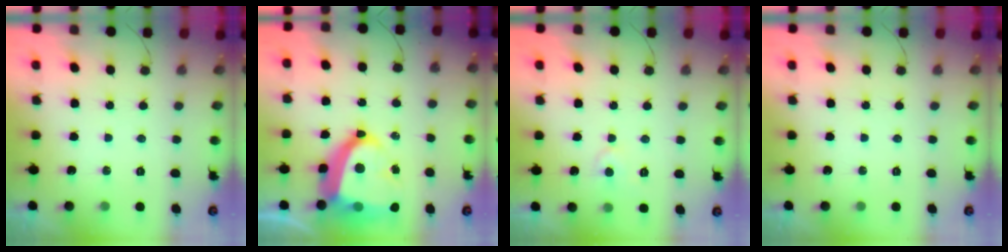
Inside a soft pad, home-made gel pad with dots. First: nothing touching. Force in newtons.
{"total": 19.7, "press": 19.6, "slide": 2.0}
{"total": 4.1, "press": 4.1, "slide": 0.6}
{"total": 0.0}